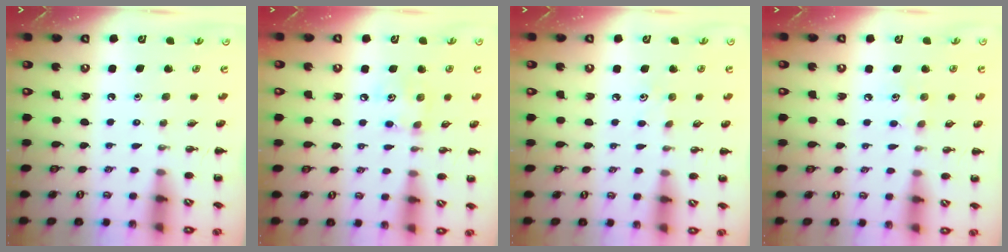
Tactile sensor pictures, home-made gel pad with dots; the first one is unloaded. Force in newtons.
{"total": 5.0, "press": 5.0, "slide": 0.5}
{"total": 4.0, "press": 3.9, "slide": 1.1}
{"total": 4.7, "press": 4.5, "slide": 1.1}